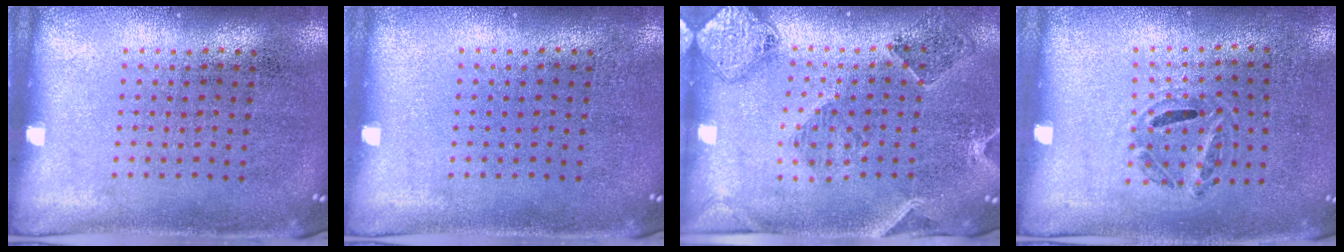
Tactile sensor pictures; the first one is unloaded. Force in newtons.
{"total": 0.0}
{"total": 0.9, "press": 0.9, "slide": 0.2}
{"total": 1.2, "press": 0.8, "slide": 0.9}